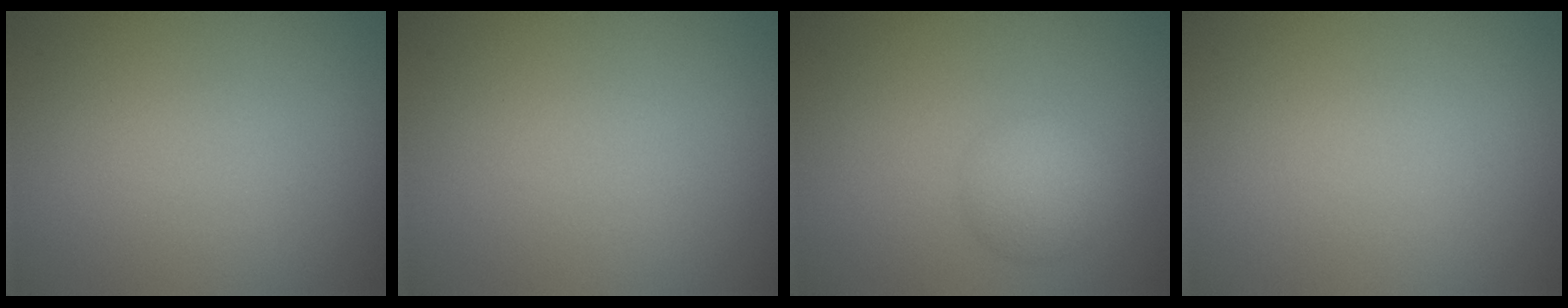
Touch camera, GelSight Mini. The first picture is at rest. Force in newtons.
{"total": 0.0}
{"total": 2.7, "press": 2.7, "slide": 0.1}
{"total": 0.0}